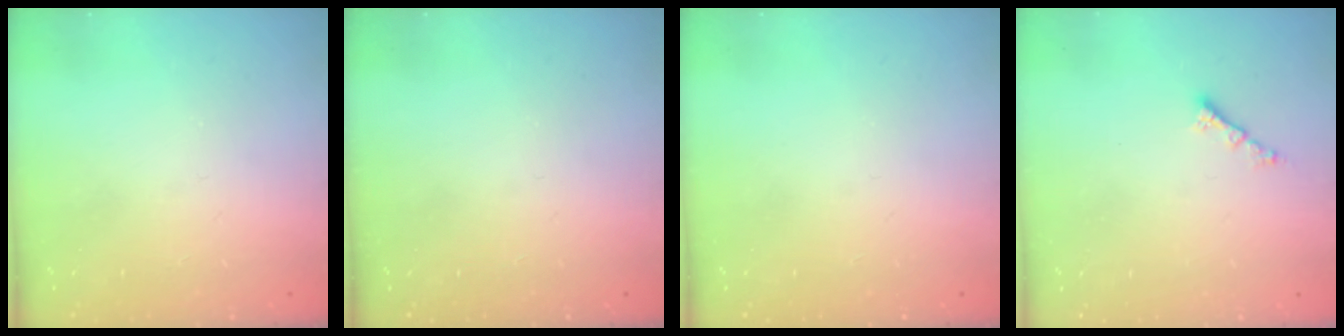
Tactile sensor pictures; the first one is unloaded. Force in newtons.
{"total": 0.0}
{"total": 0.0}
{"total": 1.8, "press": 1.8, "slide": 0.2}